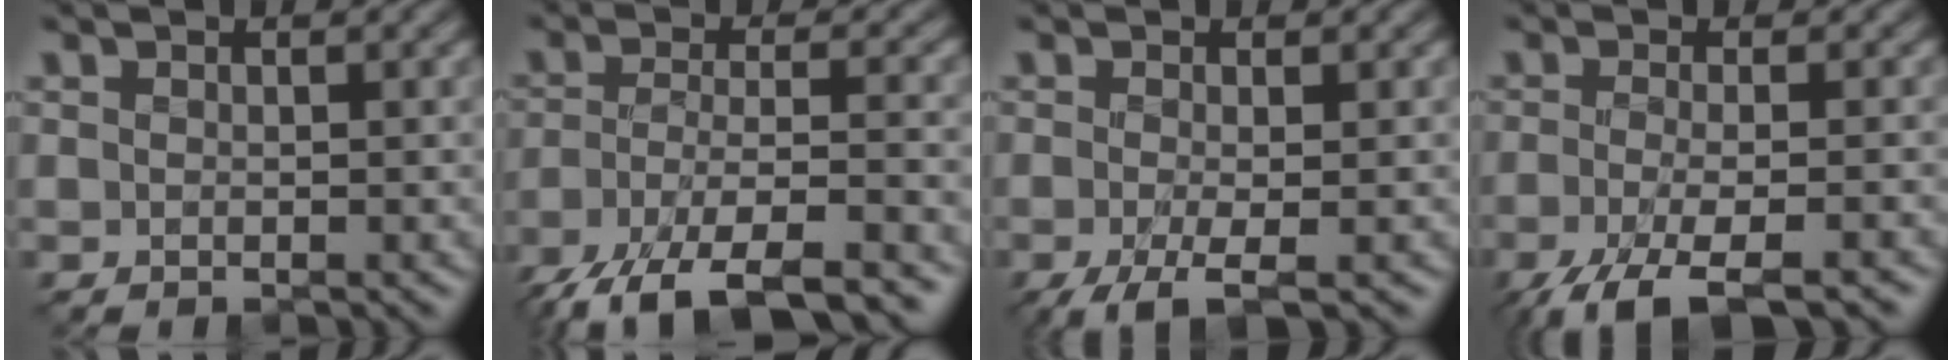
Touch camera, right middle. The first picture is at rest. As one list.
[{"total": 11.1, "force": [-8.3, 3.1, 6.6], "torque": [-0.129, -0.008, -0.143]}, {"total": 3.3, "force": [-1.5, 0.6, 2.9], "torque": [-0.058, -0.003, -0.034]}, {"total": 6.7, "force": [-4.2, 1.7, 4.9], "torque": [-0.079, -0.008, -0.082]}]